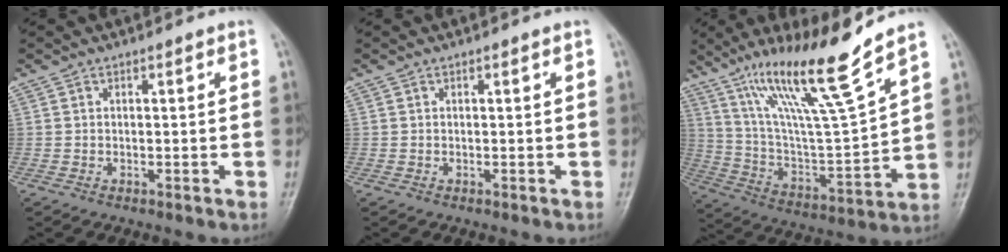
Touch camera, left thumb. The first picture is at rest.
{"total": 0.0}
{"total": 19.5, "force": [13.2, 1.1, 14.3], "torque": [-0.230, -0.068, 0.241]}